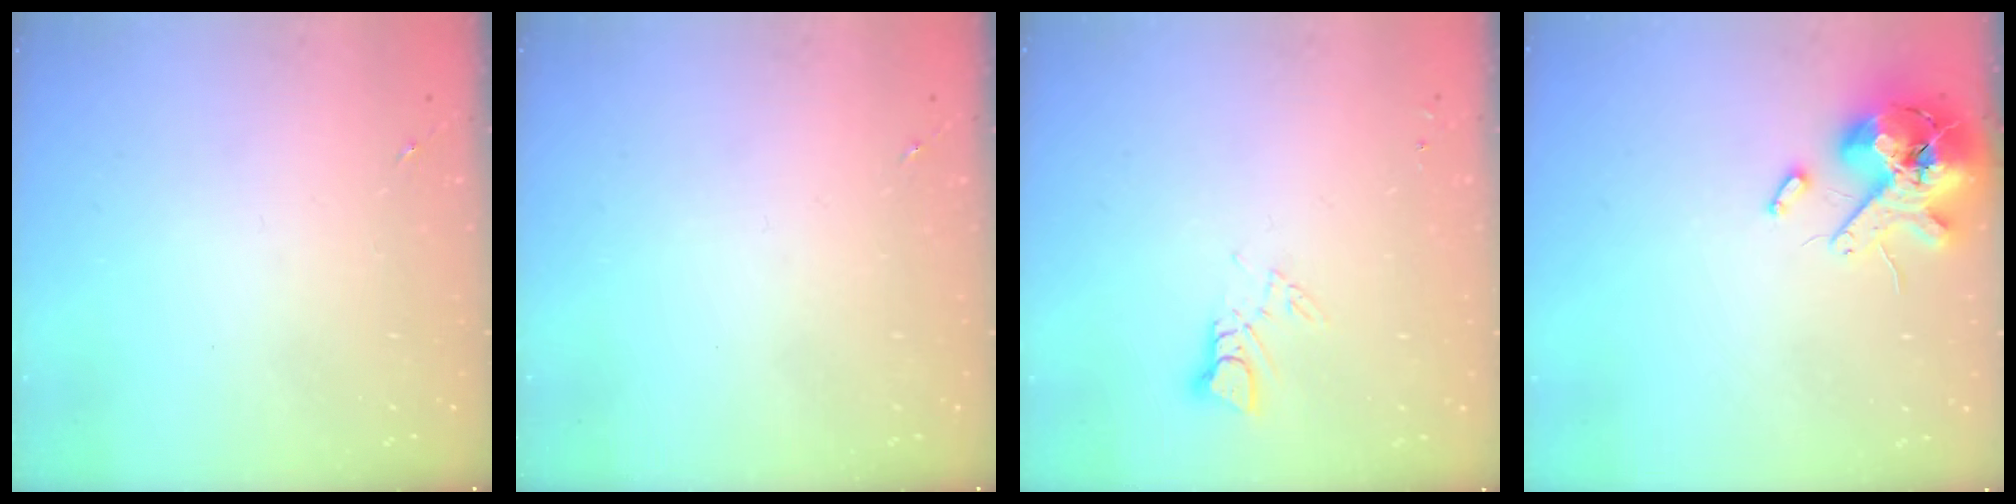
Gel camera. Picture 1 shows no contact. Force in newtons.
{"total": 0.0}
{"total": 3.7, "press": 3.7, "slide": 0.4}
{"total": 13.6, "press": 13.5, "slide": 2.2}